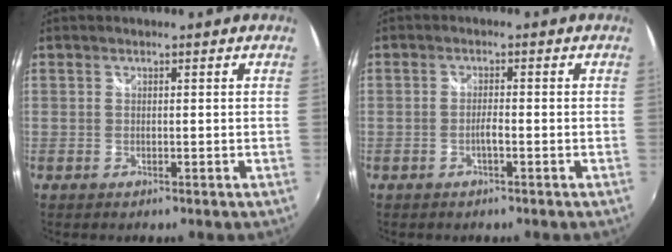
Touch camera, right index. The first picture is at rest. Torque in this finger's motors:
{"motor_torque": [0.49, -0.15, 0.17, 0.05]}